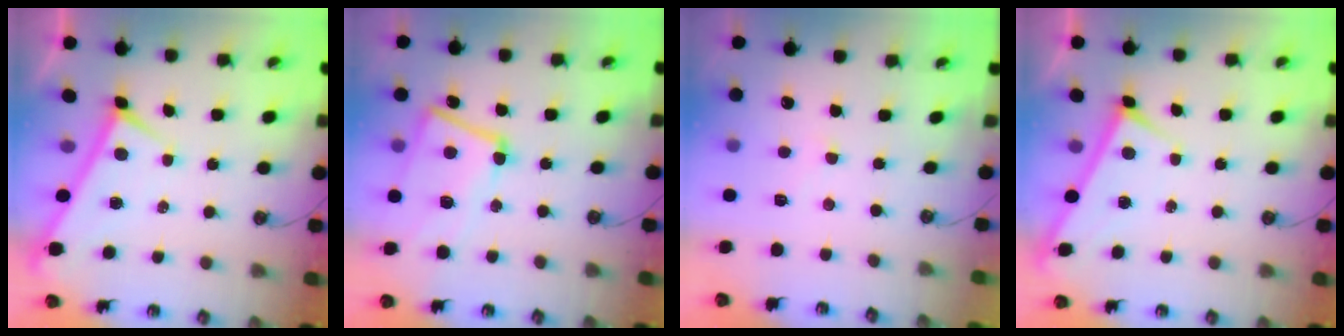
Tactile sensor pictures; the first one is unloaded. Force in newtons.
{"total": 9.4, "press": 9.1, "slide": 2.1}
{"total": 4.4, "press": 4.4, "slide": 0.2}
{"total": 3.1, "press": 3.1, "slide": 0.3}